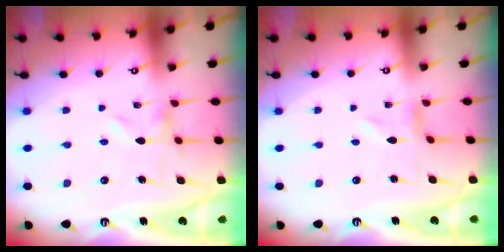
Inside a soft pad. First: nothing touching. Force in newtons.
{"total": 0.0}